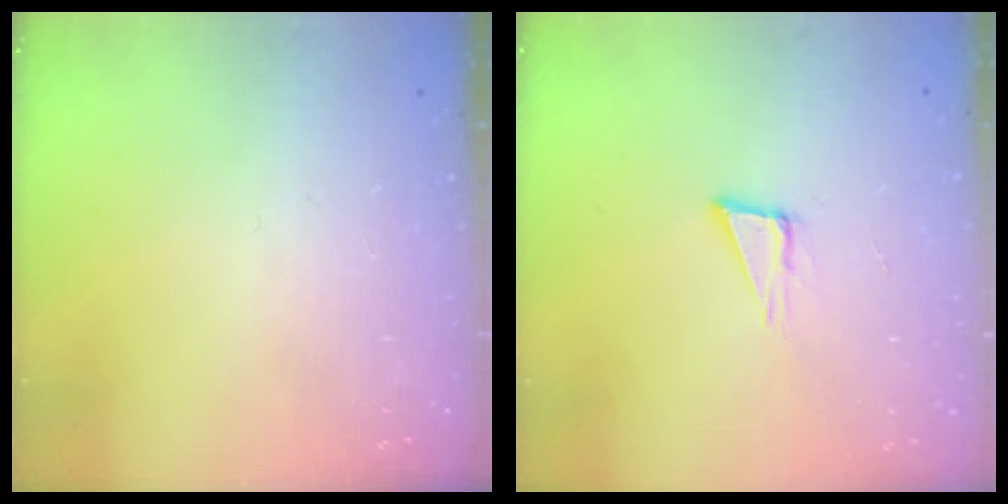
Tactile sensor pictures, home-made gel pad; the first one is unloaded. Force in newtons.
{"total": 4.9, "press": 3.8, "slide": 3.0}